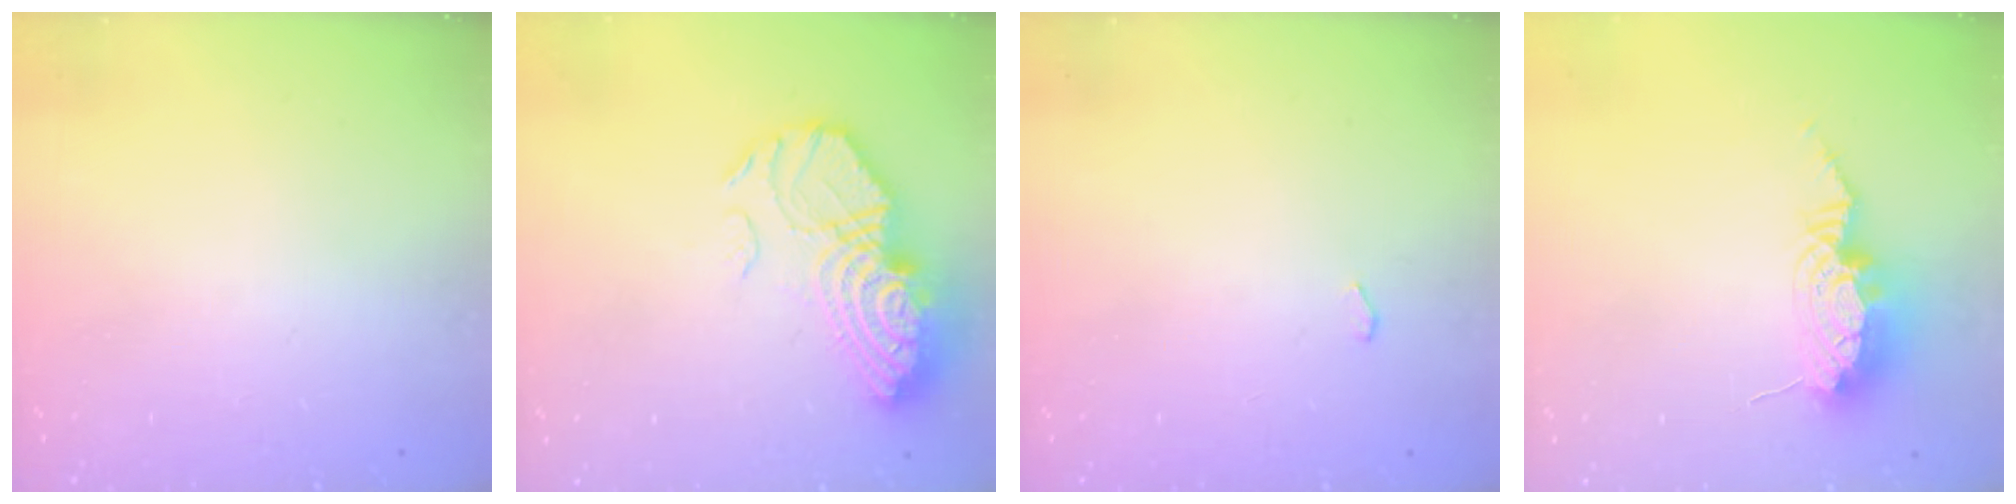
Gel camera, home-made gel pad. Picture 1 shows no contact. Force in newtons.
{"total": 16.6, "press": 16.4, "slide": 2.6}
{"total": 2.6, "press": 2.0, "slide": 1.7}
{"total": 9.8, "press": 9.8, "slide": 0.9}